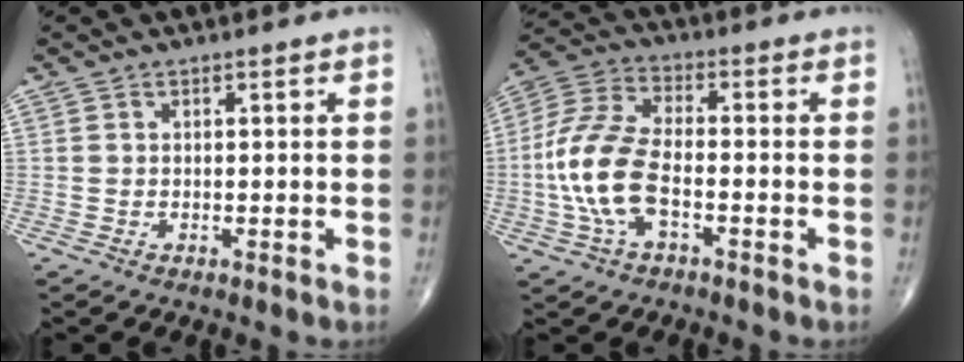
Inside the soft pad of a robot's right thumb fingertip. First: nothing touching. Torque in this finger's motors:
{"motor_torque": [0.38, 0.25, 1.14, -0.20, 0.49]}